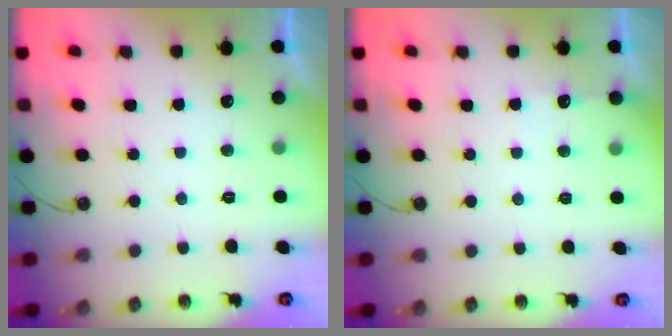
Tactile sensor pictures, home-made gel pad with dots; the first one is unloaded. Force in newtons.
{"total": 3.7, "press": 3.7, "slide": 0.5}